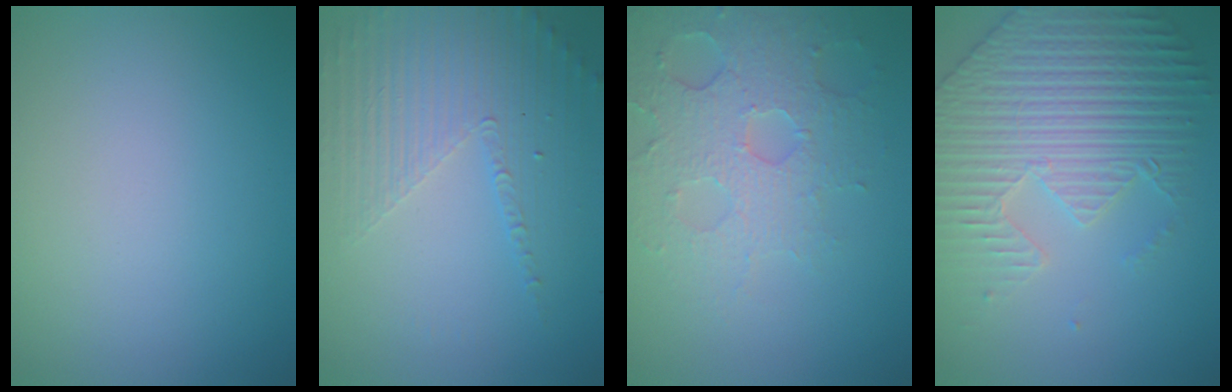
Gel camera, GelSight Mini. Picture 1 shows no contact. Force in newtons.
{"total": 5.3, "press": 3.1, "slide": 4.2}
{"total": 4.2, "press": 4.1, "slide": 0.9}
{"total": 6.6, "press": 5.7, "slide": 3.2}